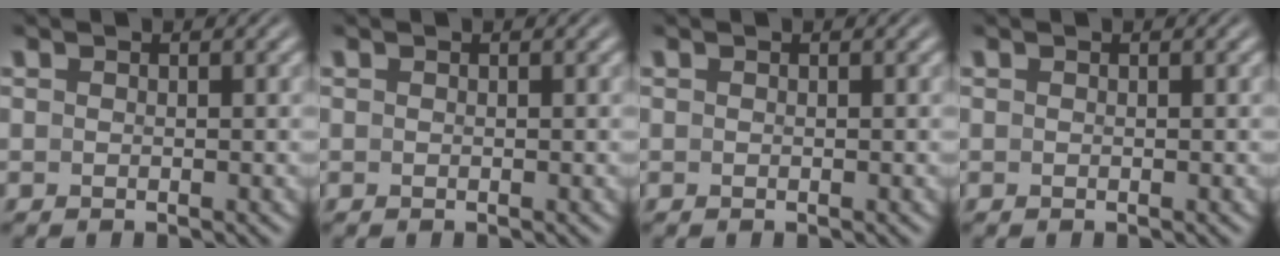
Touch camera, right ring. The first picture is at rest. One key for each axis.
{"total": 0.0}
{"total": 0.0}
{"total": 0.0}